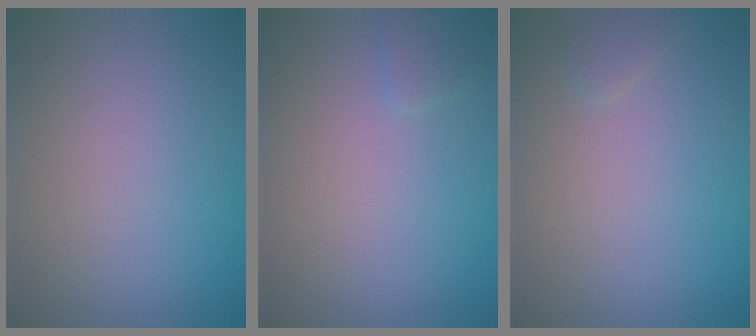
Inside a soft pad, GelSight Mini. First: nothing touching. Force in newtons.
{"total": 1.0, "press": 1.0, "slide": 0.1}
{"total": 0.9, "press": 0.9, "slide": 0.1}